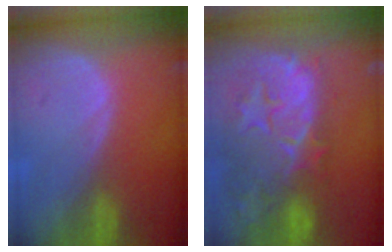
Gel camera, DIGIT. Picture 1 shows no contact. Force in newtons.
{"total": 14.2, "press": 12.0, "slide": 7.6}